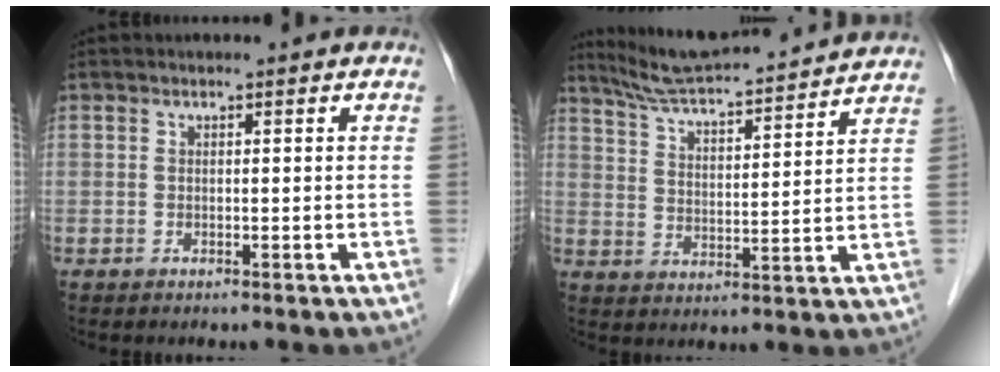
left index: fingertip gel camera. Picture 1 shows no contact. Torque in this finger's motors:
{"motor_torque": [-0.73, -0.88, 0.28, 0.07]}